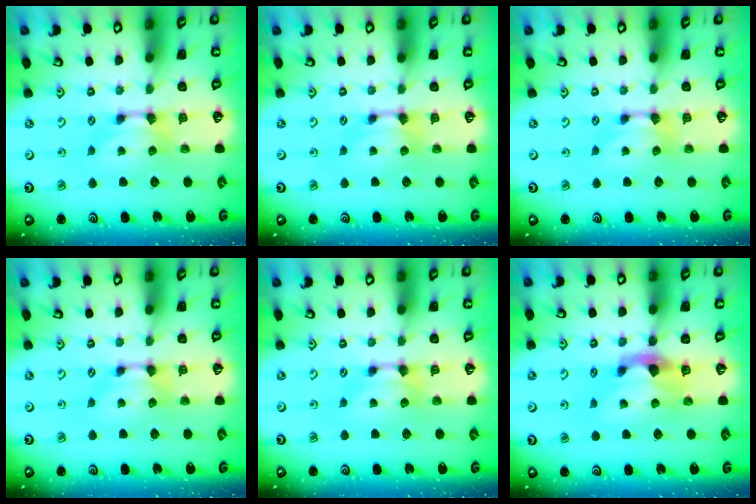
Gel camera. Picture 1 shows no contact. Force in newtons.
{"total": 0.0}
{"total": 0.0}
{"total": 0.0}
{"total": 0.0}
{"total": 2.9, "press": 2.6, "slide": 1.3}